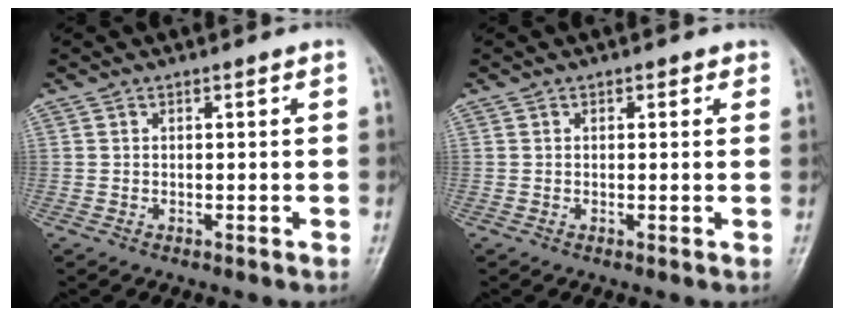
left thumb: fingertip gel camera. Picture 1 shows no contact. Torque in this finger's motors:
{"motor_torque": [-0.09, -0.02, -0.21, -0.18, 0.04]}